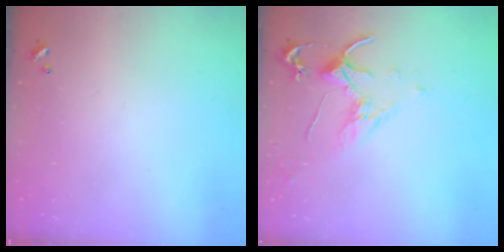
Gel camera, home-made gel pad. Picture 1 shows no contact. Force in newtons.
{"total": 3.4, "press": 3.4, "slide": 0.7}